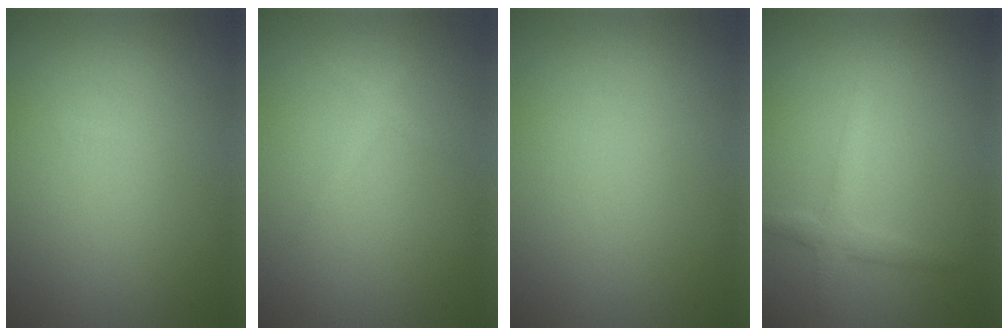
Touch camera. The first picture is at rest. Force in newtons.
{"total": 1.1, "press": 1.1, "slide": 0.0}
{"total": 0.0}
{"total": 2.2, "press": 2.2, "slide": 0.1}